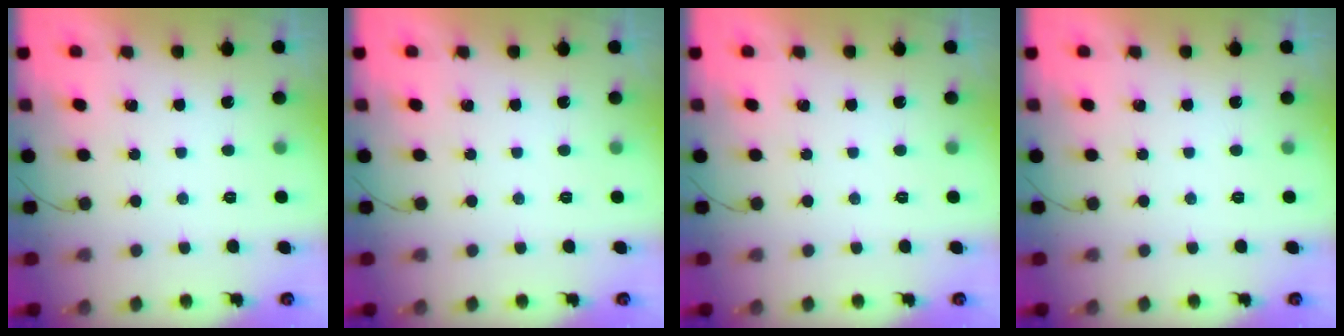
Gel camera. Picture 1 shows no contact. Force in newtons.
{"total": 0.0}
{"total": 0.0}
{"total": 0.0}